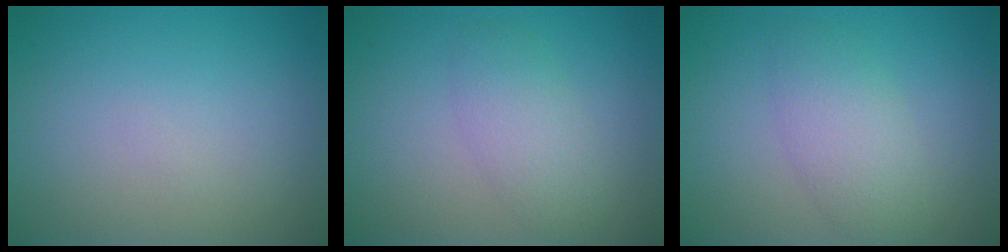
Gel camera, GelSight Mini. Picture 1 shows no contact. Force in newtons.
{"total": 2.7, "press": 2.7, "slide": 0.3}
{"total": 3.4, "press": 3.4, "slide": 0.1}